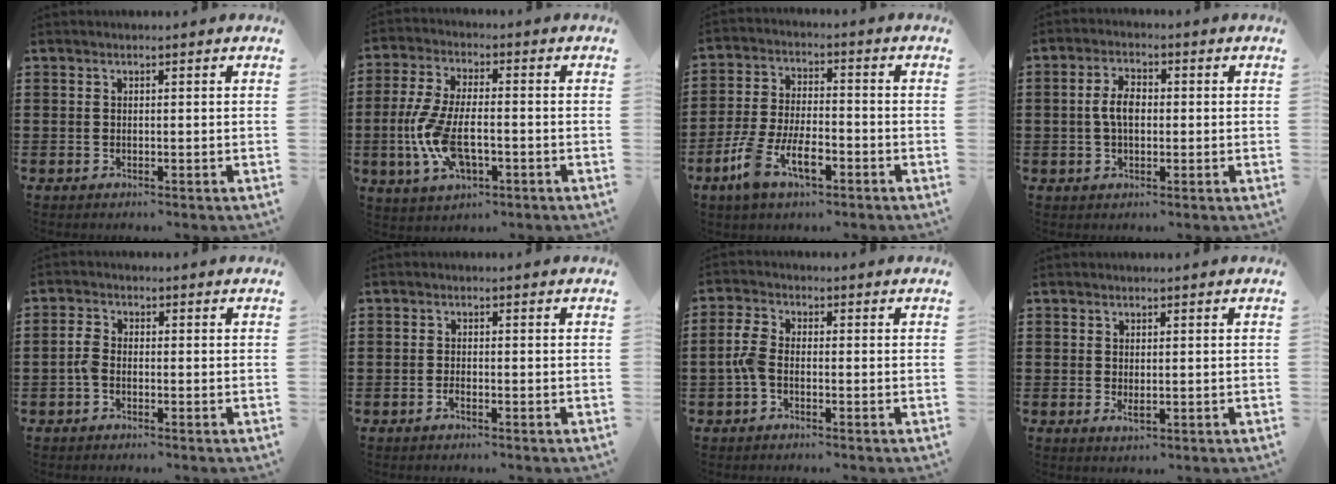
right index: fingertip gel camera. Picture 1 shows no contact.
{"total": 9.5, "force": [-2.3, 4.4, 8.1], "torque": [-0.194, -0.008, -0.048]}
{"total": 9.0, "force": [-4.4, 4.0, 6.7], "torque": [-0.162, -0.007, -0.085]}
{"total": 4.6, "force": [0.0, 2.4, 3.9], "torque": [-0.084, 0.007, -0.005]}
{"total": 2.3, "force": [-0.9, 1.2, 1.7], "torque": [-0.048, 0.000, -0.023]}
{"total": 1.1, "force": [-0.8, 0.2, 0.7], "torque": [-0.016, -0.004, -0.013]}
{"total": 3.6, "force": [-1.0, 1.8, 2.9], "torque": [-0.081, -0.003, -0.028]}
{"total": 1.3, "force": [0.1, 0.3, 1.3], "torque": [-0.025, -0.004, 0.004]}